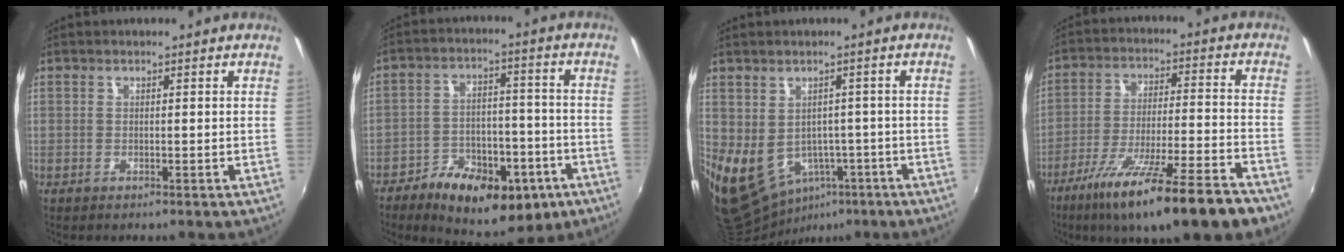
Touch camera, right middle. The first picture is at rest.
{"total": 17.7, "force": [-10.1, 9.3, 11.2], "torque": [-0.198, -0.004, -0.140]}
{"total": 10.1, "force": [-3.0, 8.1, 5.2], "torque": [-0.110, -0.012, -0.017]}
{"total": 19.9, "force": [-14.1, 2.1, 13.9], "torque": [-0.244, -0.055, -0.221]}